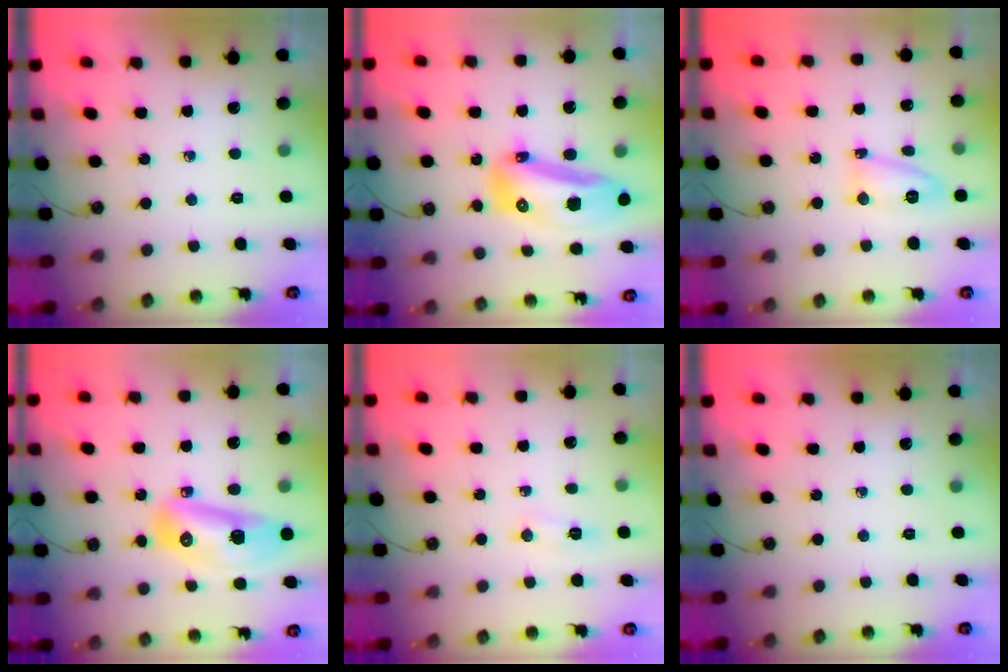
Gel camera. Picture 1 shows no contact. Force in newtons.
{"total": 25.1, "press": 19.1, "slide": 16.3}
{"total": 7.8, "press": 7.8, "slide": 0.7}
{"total": 14.0, "press": 13.8, "slide": 1.9}
{"total": 5.8, "press": 5.7, "slide": 0.9}
{"total": 0.0}